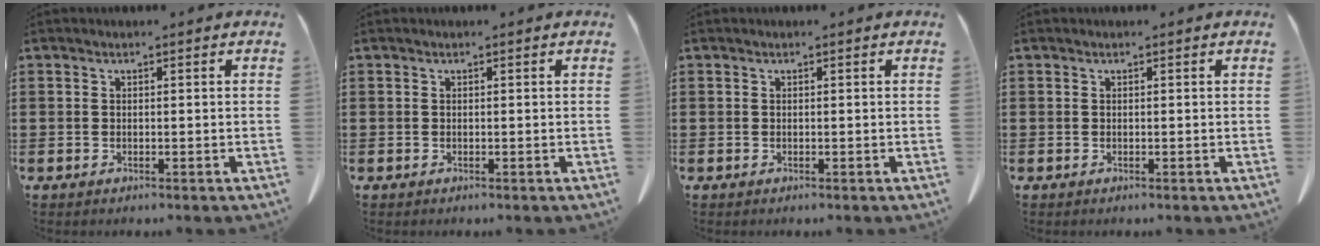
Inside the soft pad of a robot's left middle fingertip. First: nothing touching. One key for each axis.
{"total": 0.0}
{"total": 0.0}
{"total": 0.0}